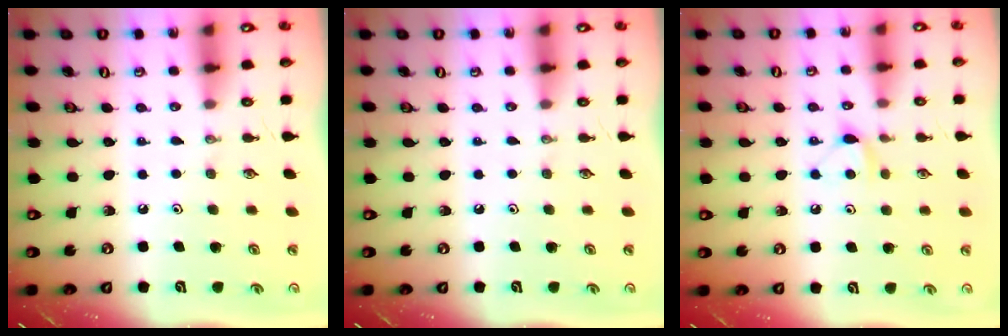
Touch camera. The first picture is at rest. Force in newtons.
{"total": 0.0}
{"total": 6.2, "press": 6.2, "slide": 0.6}